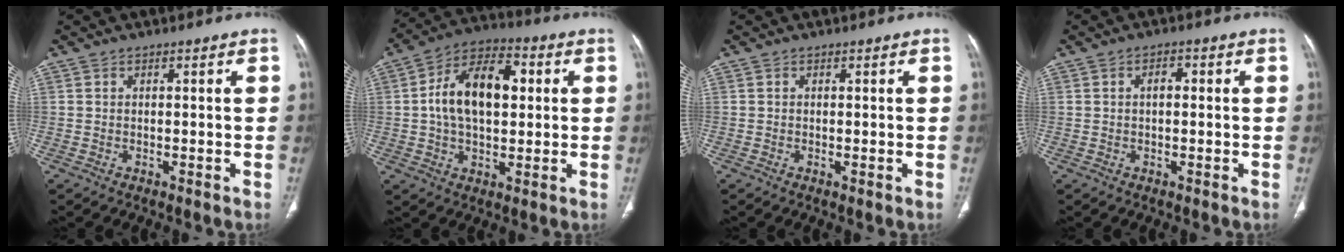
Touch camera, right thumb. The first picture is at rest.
{"total": 15.1, "force": [2.0, 8.9, 12.0], "torque": [-0.193, 0.023, 0.026]}
{"total": 0.0}
{"total": 3.2, "force": [0.5, 1.6, 2.8], "torque": [-0.044, 0.011, 0.006]}